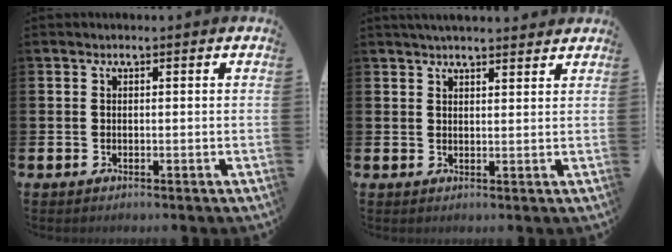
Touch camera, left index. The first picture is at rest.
{"total": 3.1, "force": [3.0, 0.4, 0.6], "torque": [-0.017, -0.008, 0.055]}